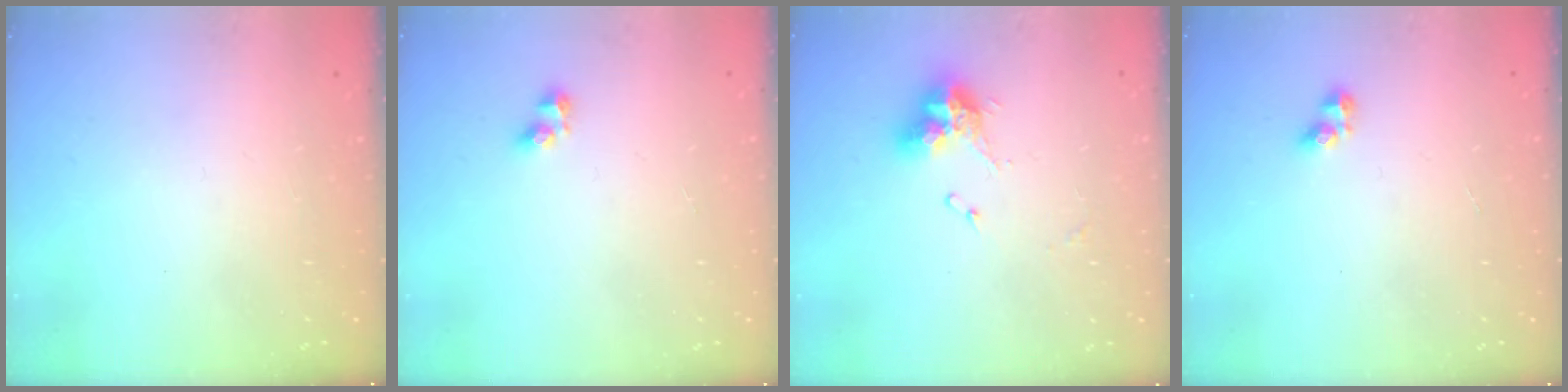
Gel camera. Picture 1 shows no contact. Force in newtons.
{"total": 3.9, "press": 3.8, "slide": 0.9}
{"total": 9.8, "press": 9.7, "slide": 1.0}
{"total": 2.8, "press": 2.6, "slide": 1.1}